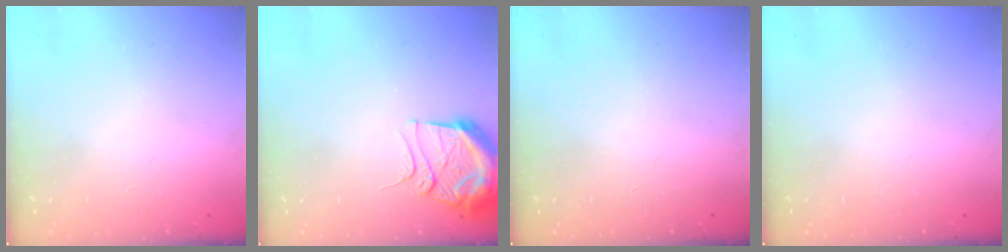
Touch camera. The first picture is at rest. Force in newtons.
{"total": 11.0, "press": 11.0, "slide": 0.9}
{"total": 0.0}
{"total": 0.0}